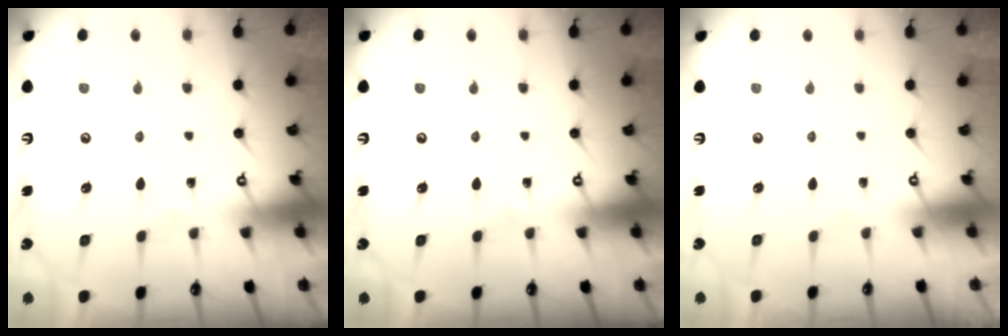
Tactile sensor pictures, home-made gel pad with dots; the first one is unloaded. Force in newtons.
{"total": 0.0}
{"total": 1.5, "press": 1.4, "slide": 0.6}